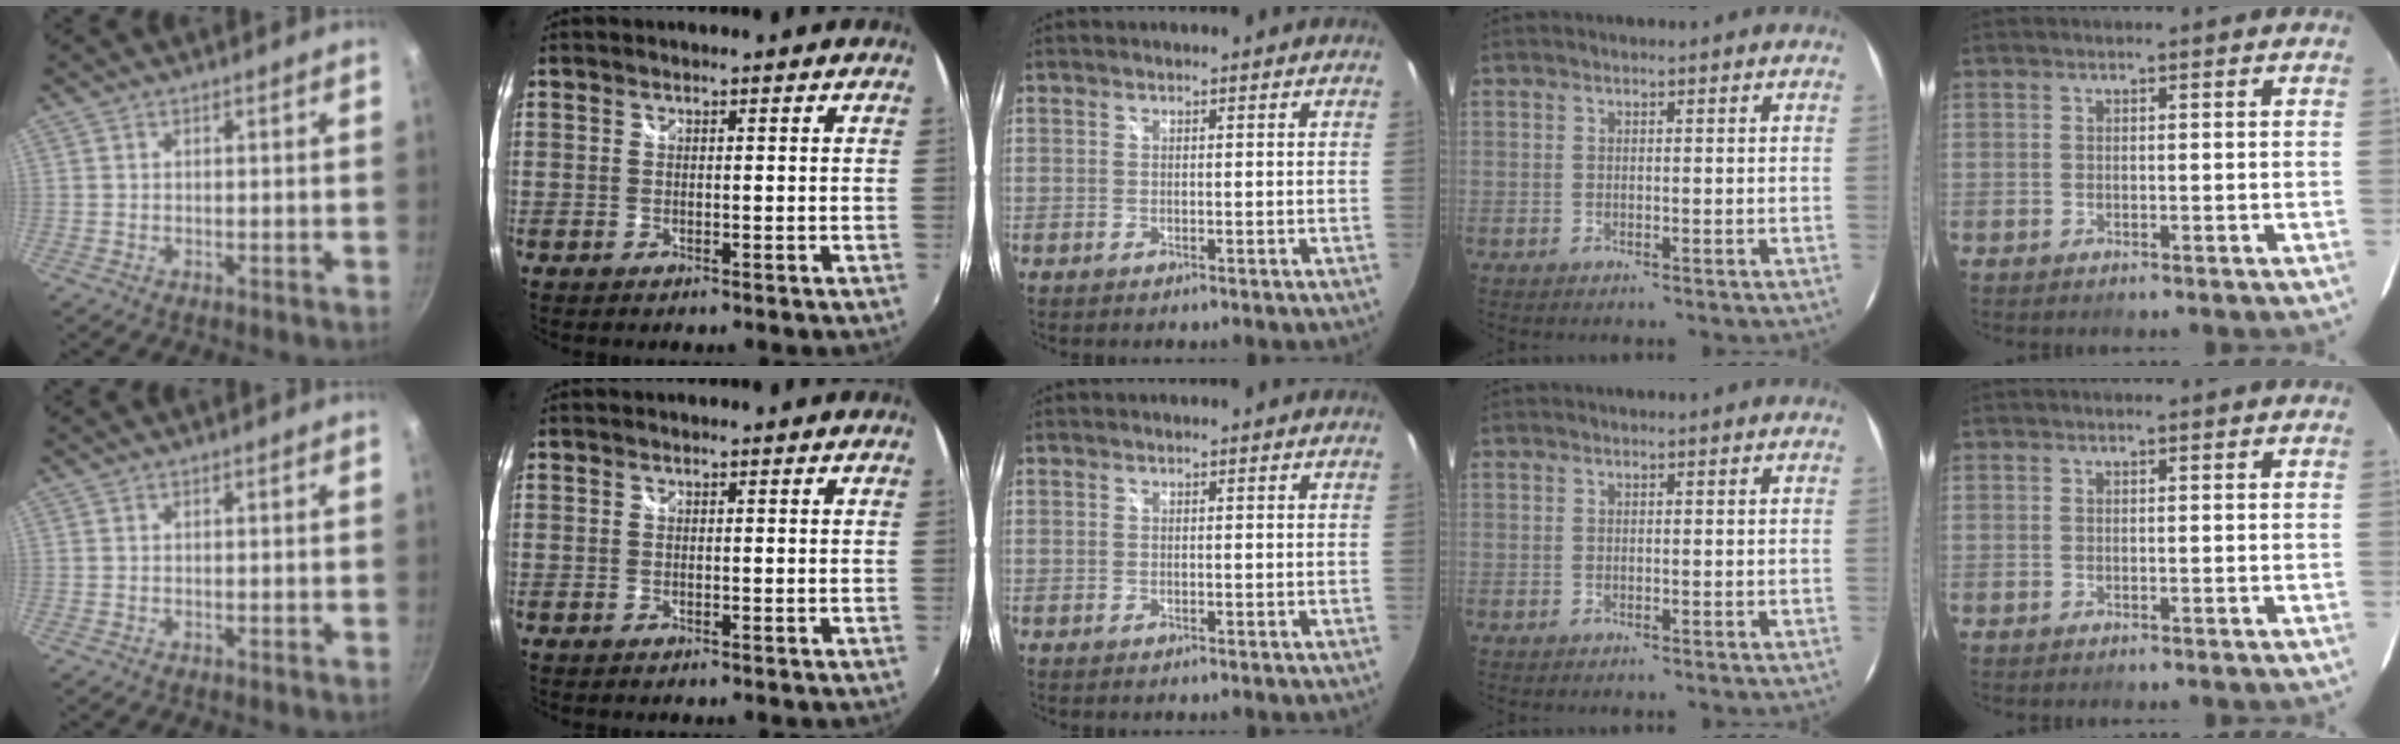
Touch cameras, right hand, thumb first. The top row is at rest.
{}